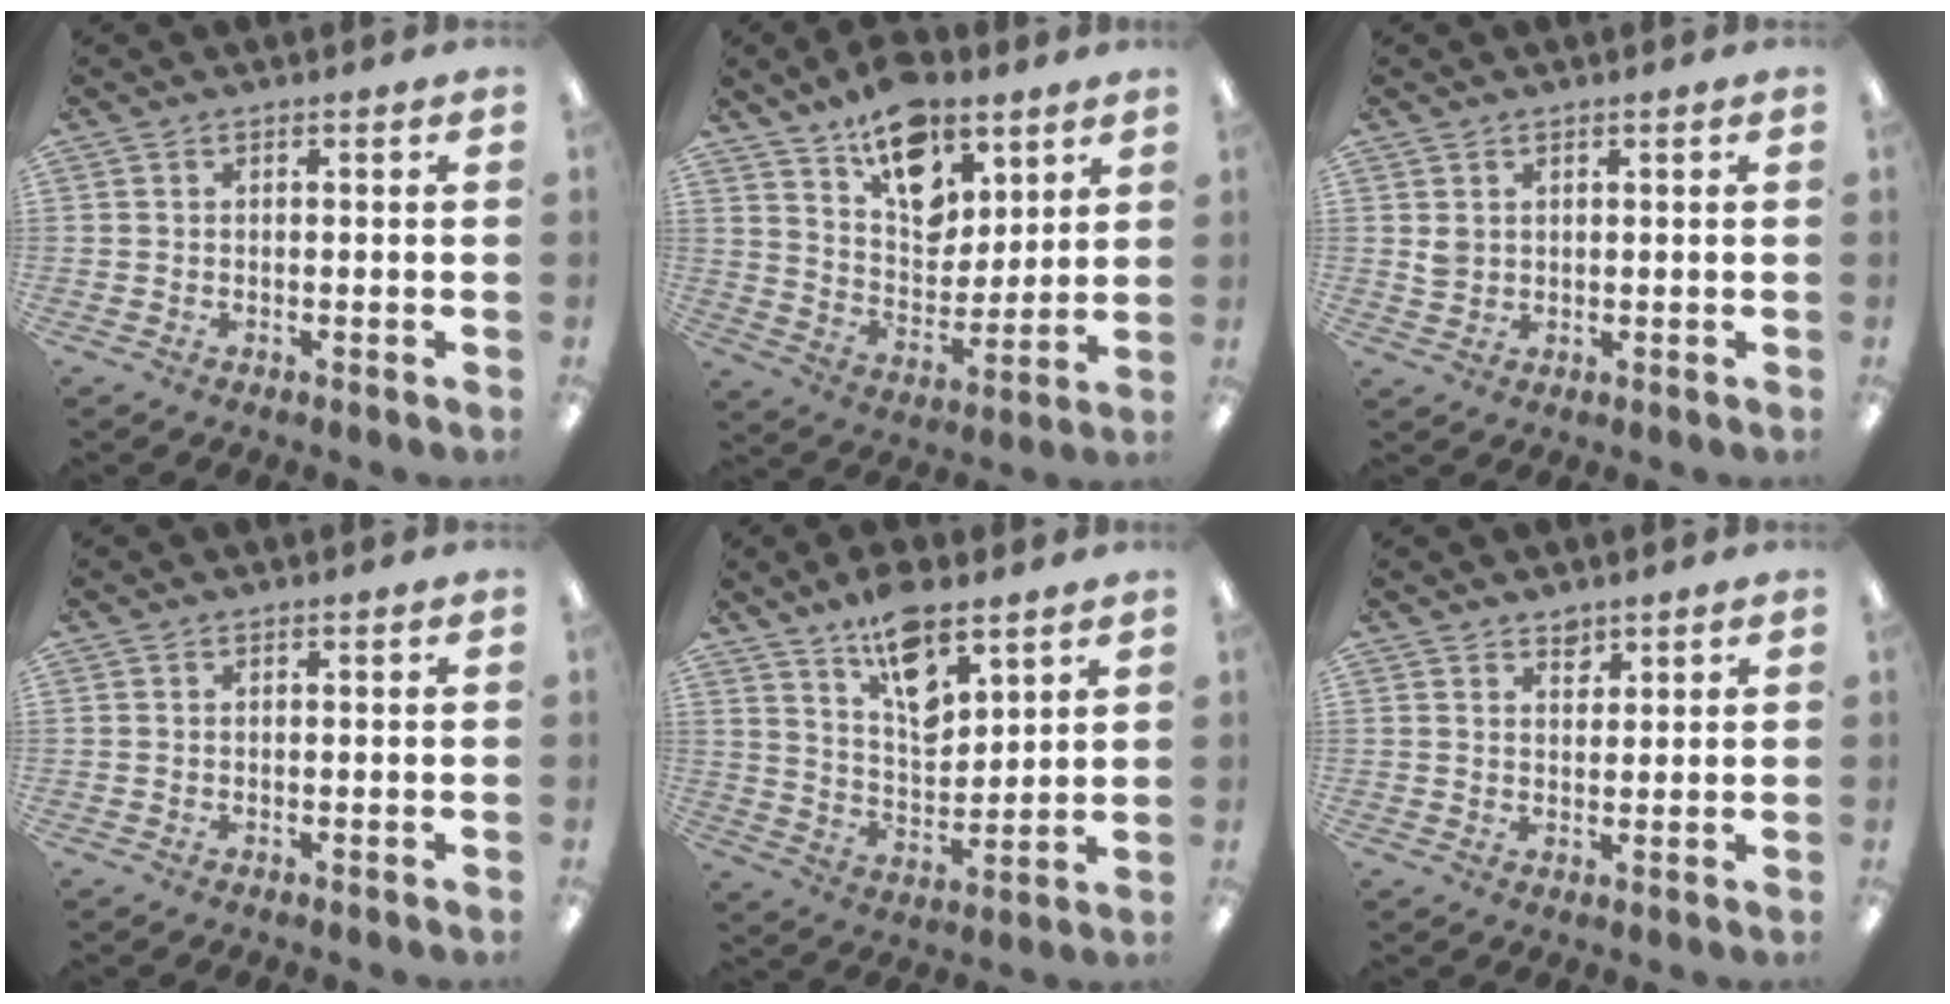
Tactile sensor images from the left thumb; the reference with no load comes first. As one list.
[{"total": 15.5, "force": [10.6, 8.9, 7.0], "torque": [-0.103, -0.063, 0.191]}, {"total": 2.3, "force": [1.0, 1.8, 0.9], "torque": [-0.020, 0.002, 0.019]}, {"total": 0.0}, {"total": 12.5, "force": [8.9, 5.2, 7.0], "torque": [-0.112, -0.048, 0.158]}, {"total": 2.6, "force": [2.3, 1.2, 0.5], "torque": [0.003, -0.016, 0.040]}]